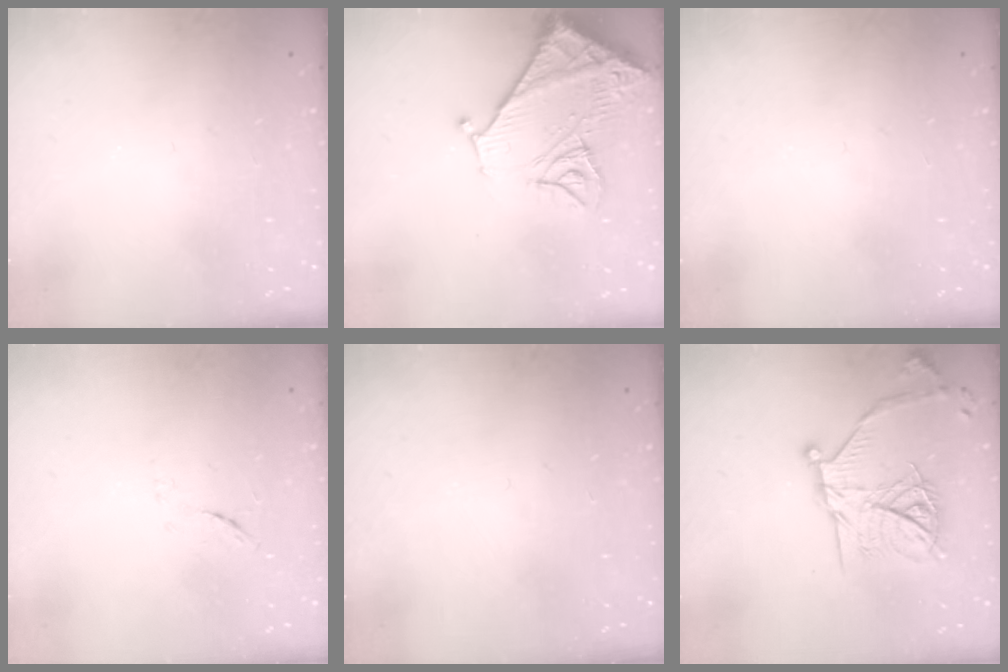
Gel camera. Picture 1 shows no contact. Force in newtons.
{"total": 14.3, "press": 14.2, "slide": 1.8}
{"total": 0.0}
{"total": 5.4, "press": 5.3, "slide": 0.9}
{"total": 0.0}
{"total": 19.4, "press": 19.3, "slide": 1.5}